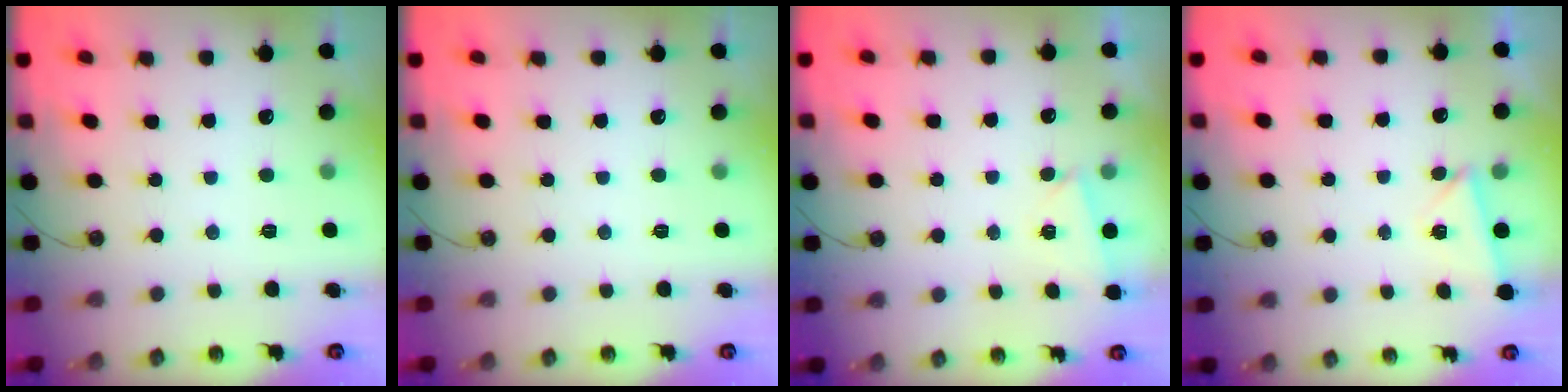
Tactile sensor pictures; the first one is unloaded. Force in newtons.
{"total": 0.0}
{"total": 2.5, "press": 1.6, "slide": 1.9}
{"total": 2.0, "press": 1.7, "slide": 1.0}